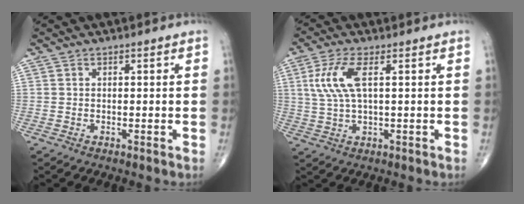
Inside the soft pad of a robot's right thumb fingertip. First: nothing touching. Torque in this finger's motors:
{"motor_torque": [-0.57, 0.98, 0.91, 0.04, 0.09]}